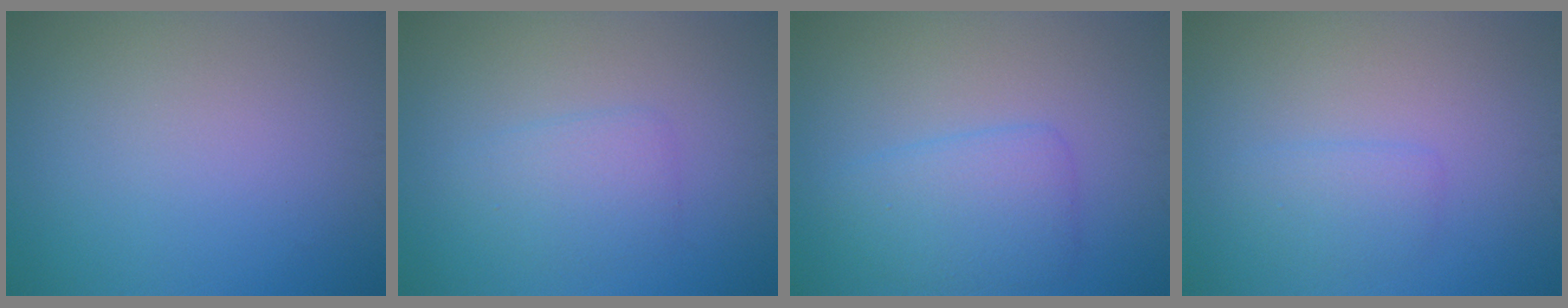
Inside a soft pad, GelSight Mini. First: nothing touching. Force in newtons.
{"total": 2.3, "press": 2.3, "slide": 0.1}
{"total": 3.7, "press": 3.7, "slide": 0.2}
{"total": 1.7, "press": 1.7, "slide": 0.2}